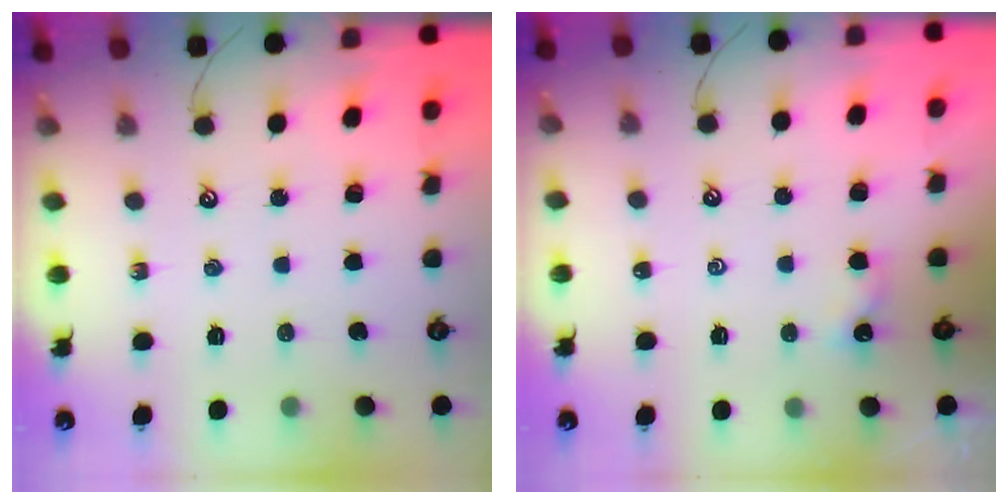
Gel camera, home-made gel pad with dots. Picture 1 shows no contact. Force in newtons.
{"total": 0.8, "press": 0.7, "slide": 0.3}